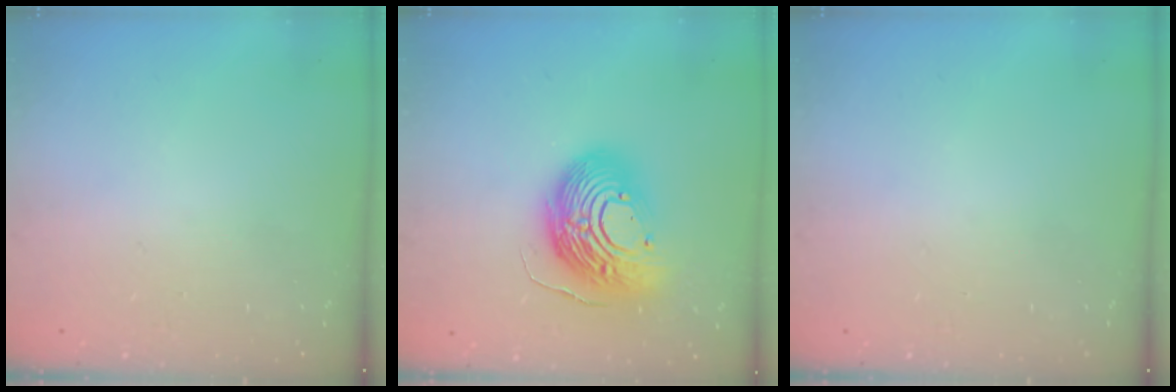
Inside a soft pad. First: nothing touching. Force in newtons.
{"total": 18.8, "press": 18.6, "slide": 2.8}
{"total": 0.0}